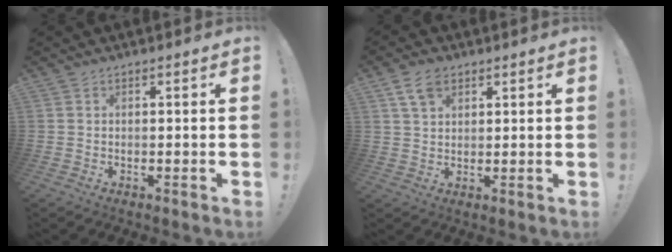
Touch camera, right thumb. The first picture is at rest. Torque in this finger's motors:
{"motor_torque": [0.08, 0.09, 0.11, -0.11, 0.00]}